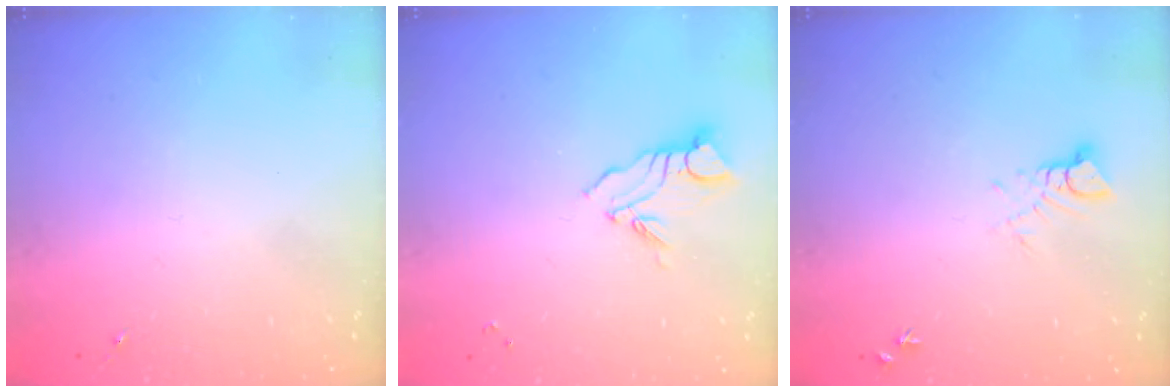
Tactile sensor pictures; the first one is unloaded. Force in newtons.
{"total": 6.9, "press": 6.9, "slide": 0.7}
{"total": 3.5, "press": 3.5, "slide": 0.2}